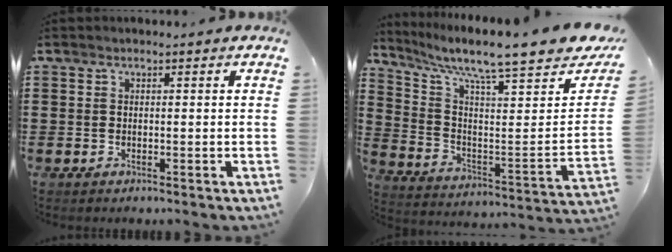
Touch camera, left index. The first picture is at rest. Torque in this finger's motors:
{"motor_torque": [2.14, 0.00, 0.75, 0.21]}